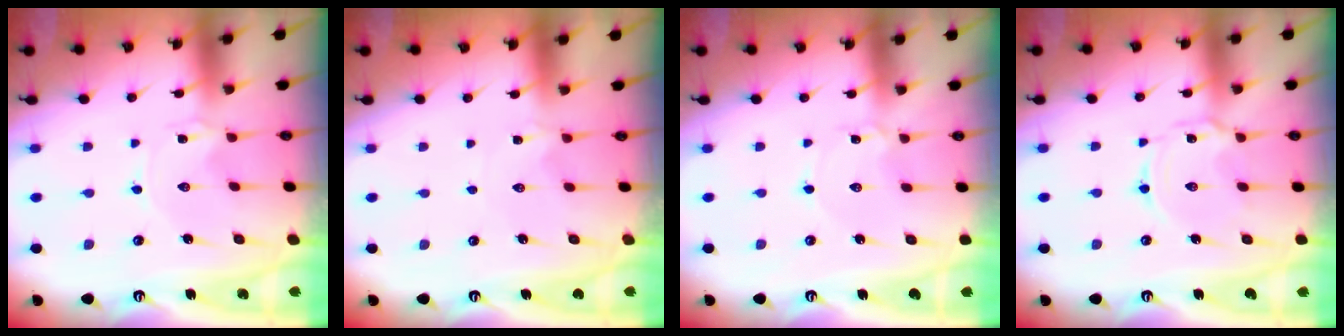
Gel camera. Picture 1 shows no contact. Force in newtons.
{"total": 1.3, "press": 1.2, "slide": 0.4}
{"total": 1.5, "press": 1.5, "slide": 0.2}
{"total": 3.2, "press": 3.2, "slide": 0.3}